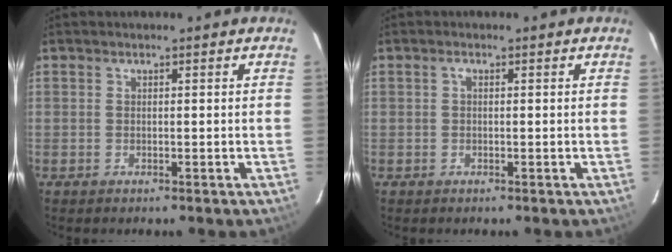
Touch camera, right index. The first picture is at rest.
{"total": 0.6, "force": [0.1, 0.3, 0.5], "torque": [-0.010, 0.004, 0.000]}